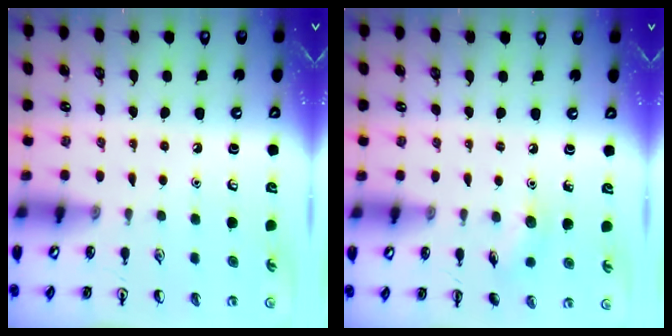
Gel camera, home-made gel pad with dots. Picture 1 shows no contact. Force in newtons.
{"total": 6.9, "press": 6.6, "slide": 1.7}